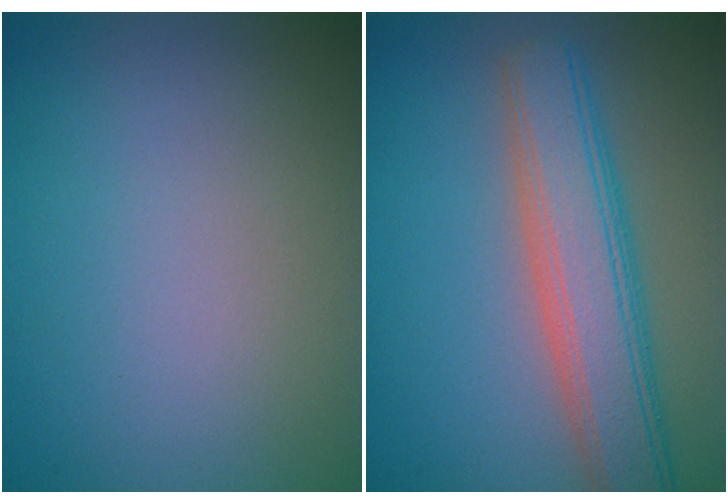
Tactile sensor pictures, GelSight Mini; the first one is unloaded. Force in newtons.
{"total": 7.0, "press": 7.0, "slide": 0.6}